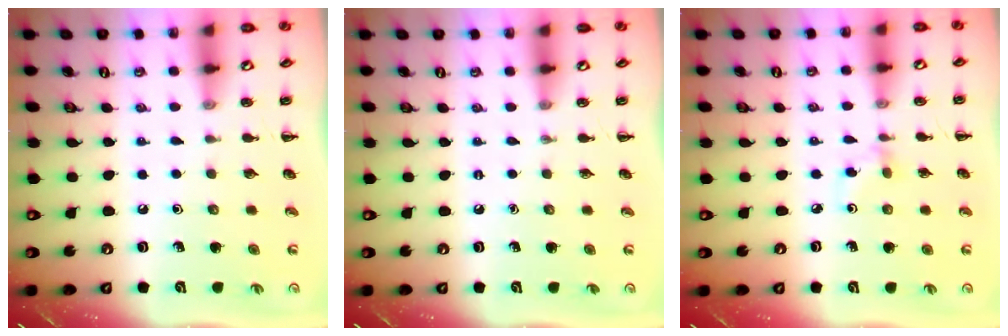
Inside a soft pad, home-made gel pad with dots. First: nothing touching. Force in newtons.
{"total": 0.0}
{"total": 2.6, "press": 2.5, "slide": 0.8}